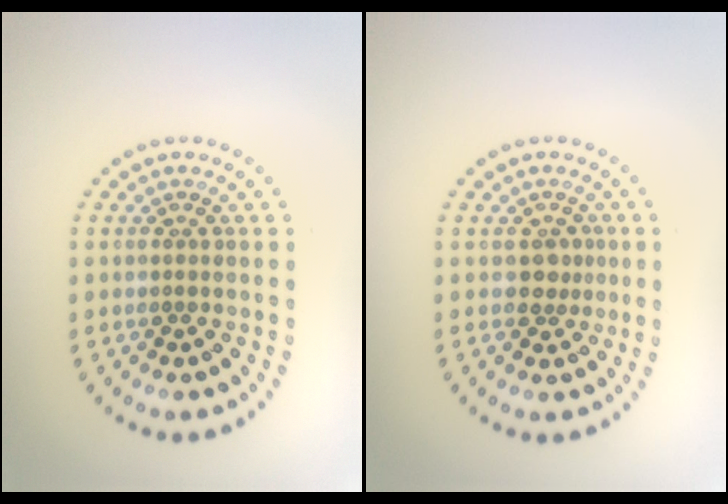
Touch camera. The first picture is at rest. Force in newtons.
{"total": 1.7, "press": 1.4, "slide": 0.9}